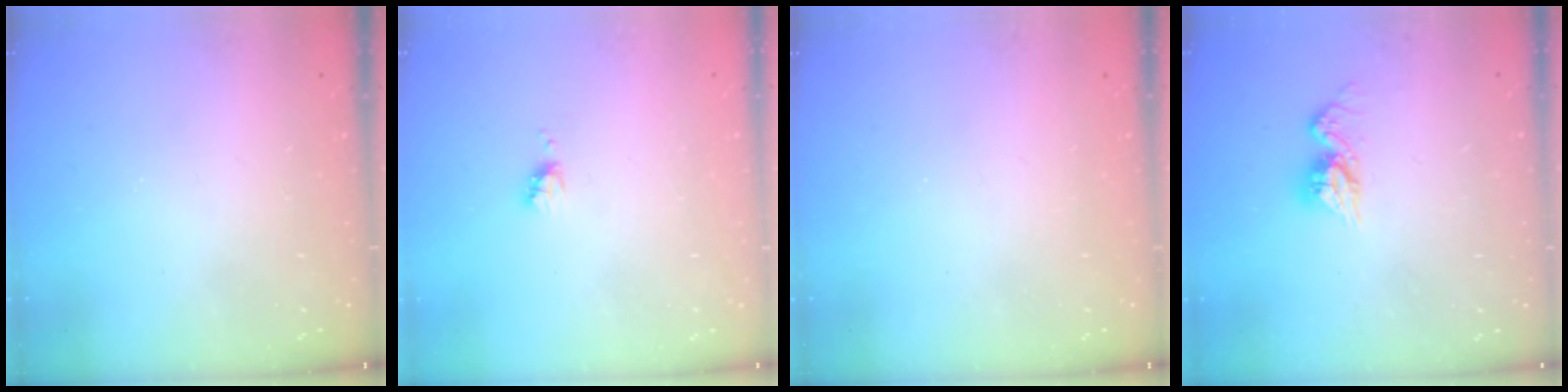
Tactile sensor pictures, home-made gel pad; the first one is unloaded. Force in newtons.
{"total": 3.7, "press": 3.7, "slide": 0.4}
{"total": 0.0}
{"total": 8.9, "press": 8.9, "slide": 0.6}